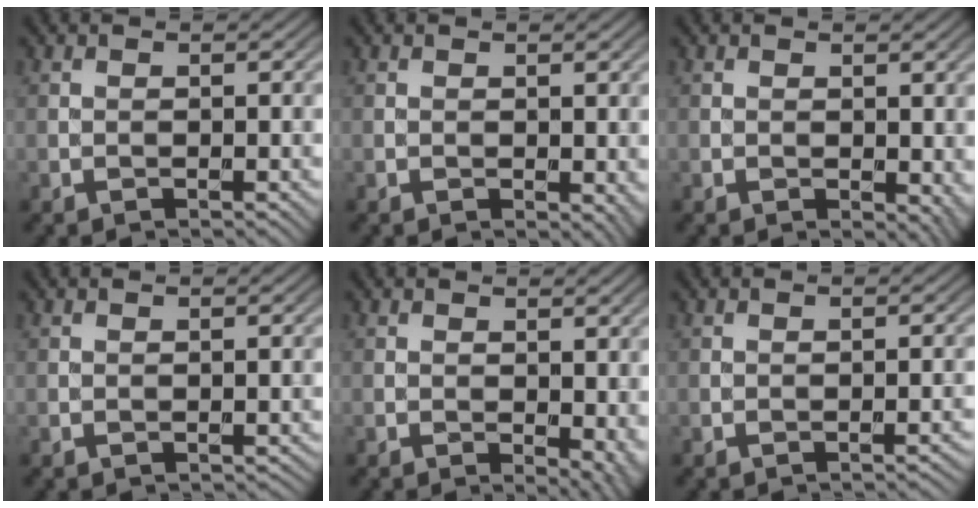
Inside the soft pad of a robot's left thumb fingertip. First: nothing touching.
{"total": 1.5, "force": [0.0, 1.0, 1.1], "torque": [-0.008, -0.004, 0.003]}
{"total": 2.4, "force": [0.0, 1.5, 1.8], "torque": [-0.015, -0.004, 0.002]}
{"total": 0.0}
{"total": 3.9, "force": [-0.3, 2.2, 3.2], "torque": [-0.035, -0.007, 0.000]}
{"total": 0.8, "force": [-0.5, 0.0, 0.6], "torque": [-0.004, 0.006, -0.010]}